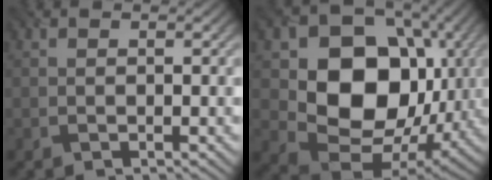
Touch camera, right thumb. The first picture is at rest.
{"total": 15.3, "force": [1.8, 11.9, 9.5], "torque": [-0.156, -0.021, 0.034]}